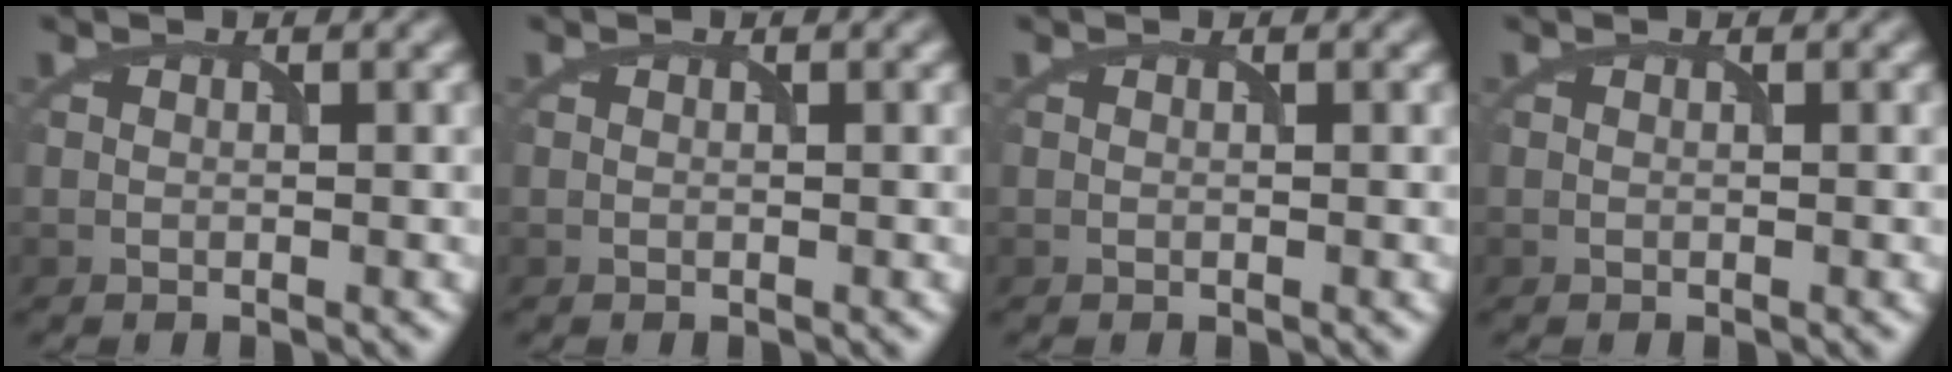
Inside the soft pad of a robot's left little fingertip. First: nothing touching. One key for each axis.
{"total": 0.0}
{"total": 0.0}
{"total": 0.0}